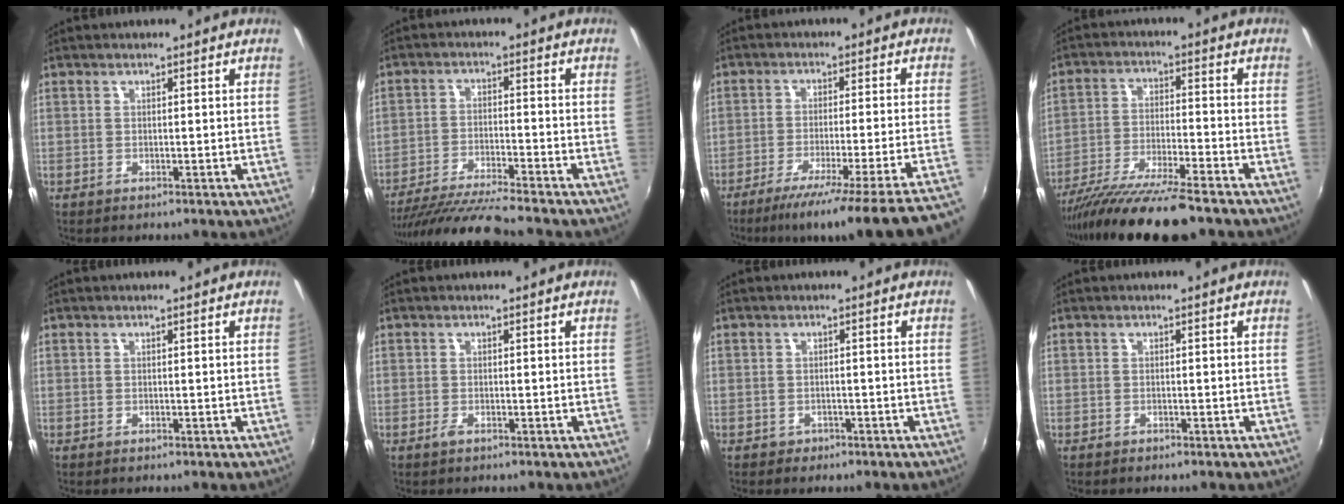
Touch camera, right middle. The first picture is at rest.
{"total": 11.6, "force": [-10.4, -0.6, 5.0], "torque": [-0.116, -0.021, -0.188]}
{"total": 20.8, "force": [-17.3, -3.3, 11.0], "torque": [-0.144, -0.075, -0.252]}
{"total": 15.5, "force": [-12.9, 0.9, 8.6], "torque": [-0.172, -0.041, -0.222]}
{"total": 0.0}
{"total": 0.8, "force": [-0.6, 0.2, 0.6], "torque": [-0.012, -0.003, -0.012]}
{"total": 1.6, "force": [-1.0, 1.2, 0.3], "torque": [-0.011, -0.002, -0.011]}
{"total": 0.7, "force": [-0.6, 0.3, 0.1], "torque": [-0.007, -0.002, -0.010]}